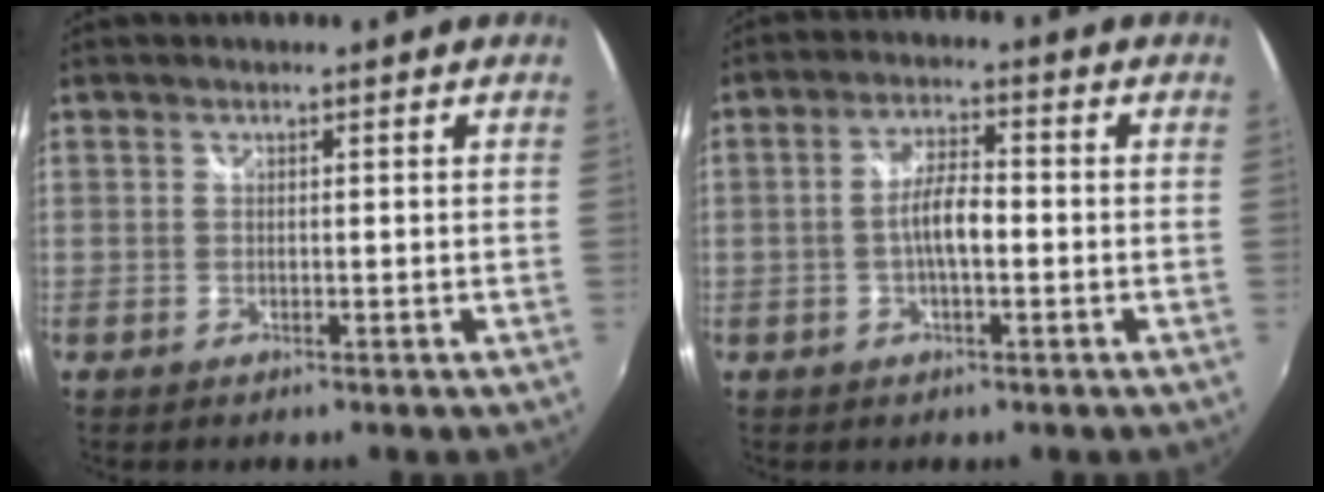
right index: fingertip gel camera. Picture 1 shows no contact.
{"total": 5.3, "force": [-1.1, 1.6, 5.0], "torque": [-0.093, 0.007, -0.020]}